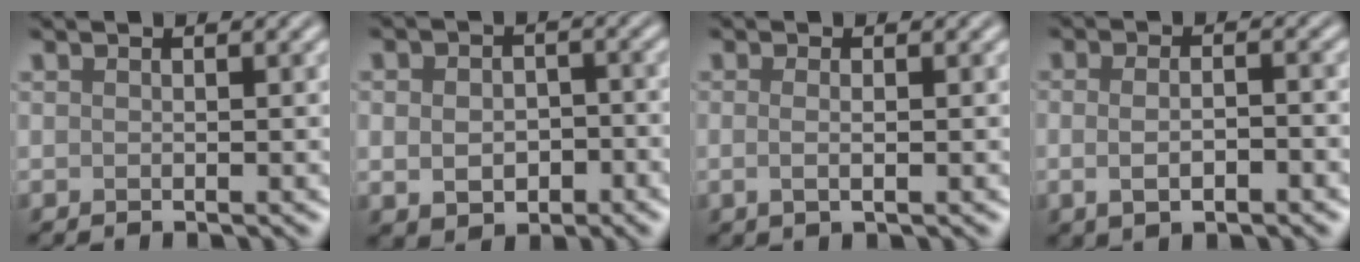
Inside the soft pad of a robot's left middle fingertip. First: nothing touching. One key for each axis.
{"total": 4.2, "fx": -0.8, "fy": 3.0, "fz": 2.8, "tx": -0.037, "ty": -0.010, "tz": -0.011}
{"total": 1.4, "fx": -0.1, "fy": 0.4, "fz": 1.3, "tx": -0.026, "ty": -0.003, "tz": -0.005}
{"total": 3.8, "fx": -0.7, "fy": 1.7, "fz": 3.4, "tx": -0.047, "ty": -0.001, "tz": -0.014}